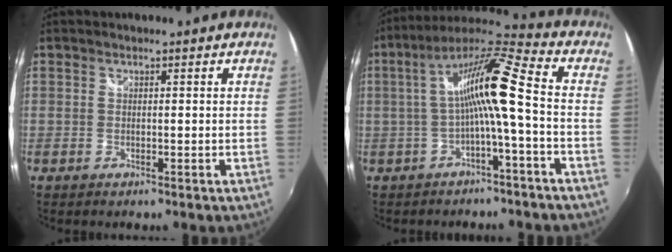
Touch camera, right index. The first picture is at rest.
{"total": 11.7, "force": [-1.7, 0.4, 11.6], "torque": [-0.220, 0.020, -0.029]}